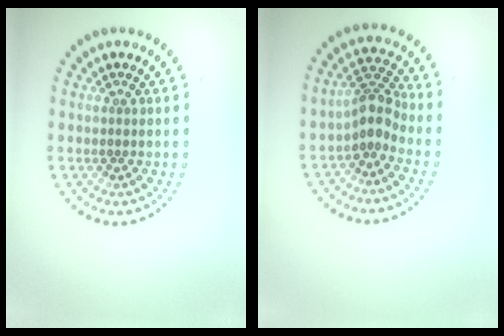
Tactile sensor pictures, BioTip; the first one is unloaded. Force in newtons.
{"total": 2.9, "press": 2.2, "slide": 1.8}